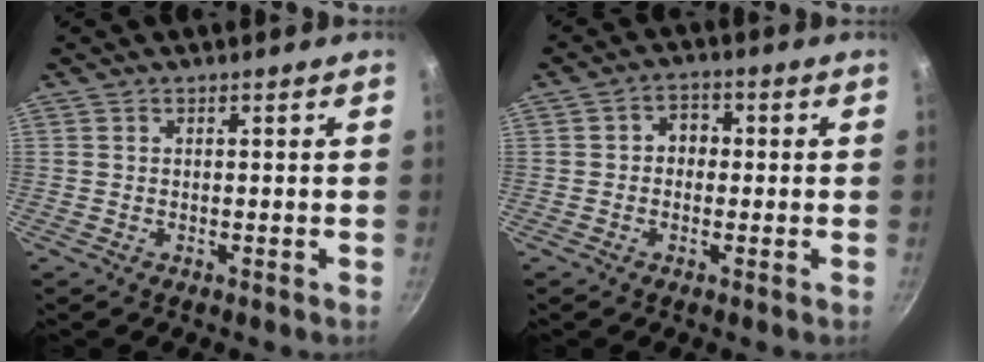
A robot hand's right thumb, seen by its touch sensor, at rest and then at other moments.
{"total": 3.8, "force": [-0.1, 3.2, 2.0], "torque": [-0.008, 0.011, -0.009]}